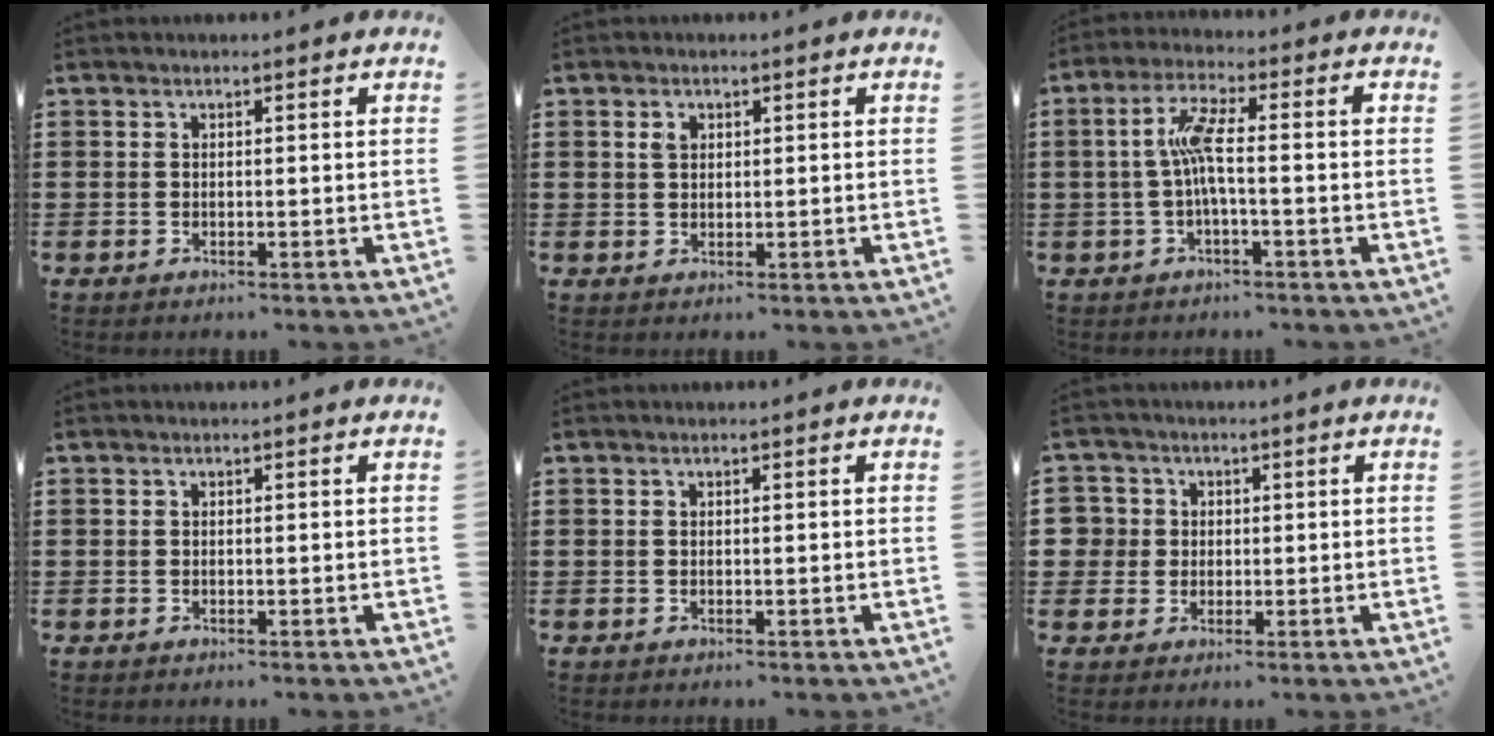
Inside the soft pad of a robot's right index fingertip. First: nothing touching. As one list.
[{"total": 1.5, "force": [0.6, 1.0, 0.9], "torque": [-0.021, 0.004, 0.011]}, {"total": 6.6, "force": [-0.6, 1.0, 6.5], "torque": [-0.141, -0.003, -0.022]}, {"total": 0.0}, {"total": 0.0}, {"total": 3.6, "force": [0.5, 3.6, 0.1], "torque": [-0.022, 0.013, 0.007]}]